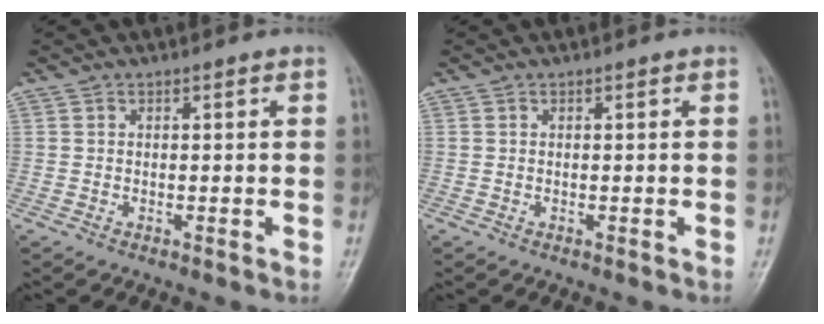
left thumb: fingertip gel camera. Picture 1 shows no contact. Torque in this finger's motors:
{"motor_torque": [0.00, 0.00, -0.09, -0.09, 0.00]}